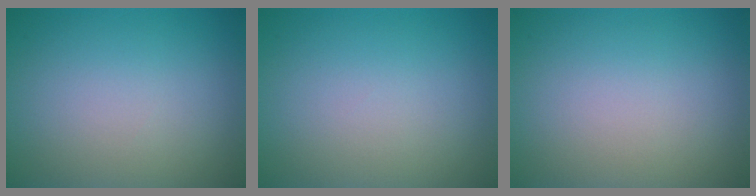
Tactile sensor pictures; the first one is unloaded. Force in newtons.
{"total": 0.0}
{"total": 0.0}